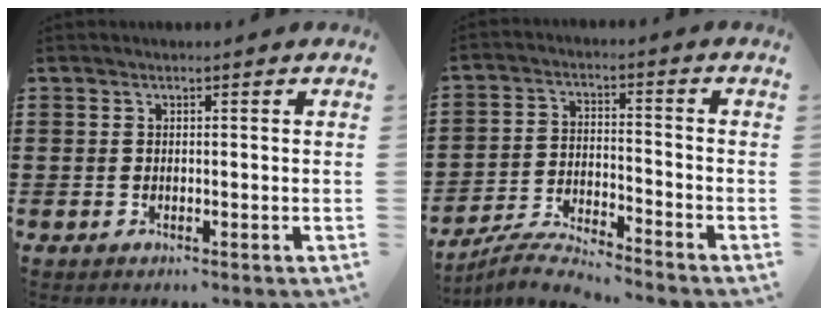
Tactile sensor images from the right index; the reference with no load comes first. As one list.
[{"total": 5.4, "force": [-5.3, -0.1, 1.1], "torque": [-0.034, -0.003, -0.107]}]